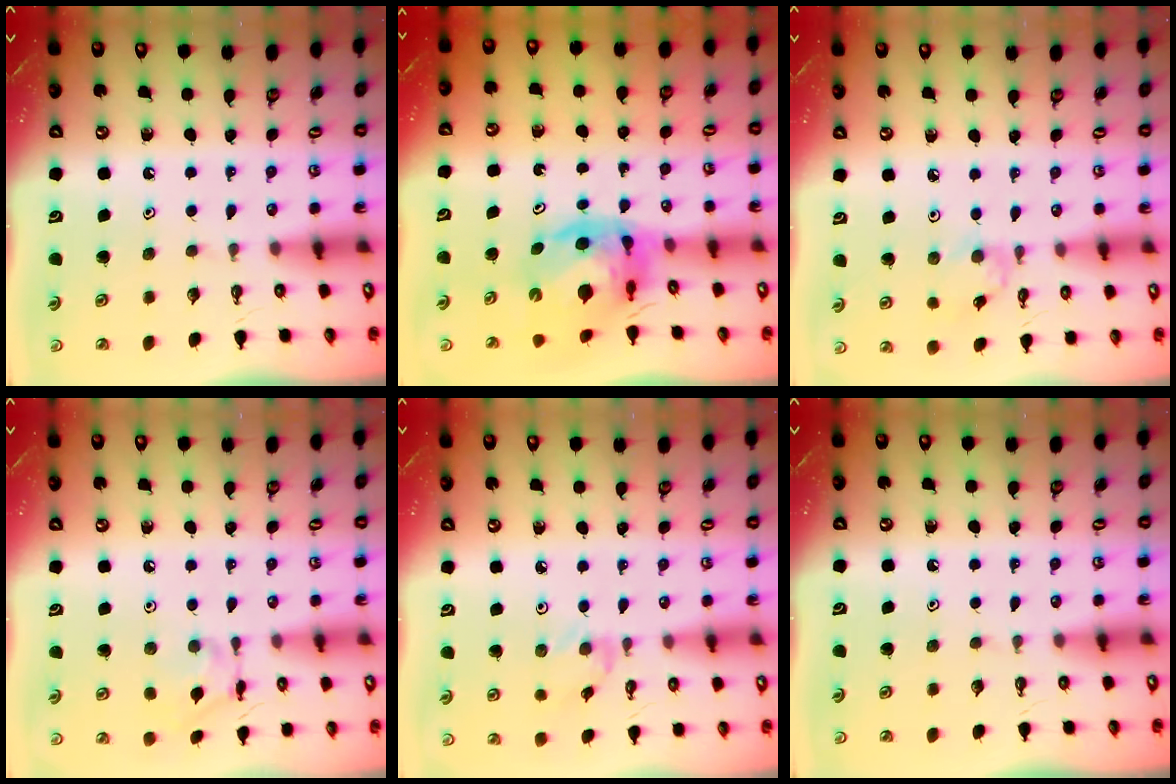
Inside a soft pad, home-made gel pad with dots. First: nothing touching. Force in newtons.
{"total": 9.7, "press": 9.7, "slide": 1.1}
{"total": 1.0, "press": 1.0, "slide": 0.2}
{"total": 9.8, "press": 9.8, "slide": 0.6}
{"total": 2.6, "press": 2.6, "slide": 0.4}
{"total": 0.0}